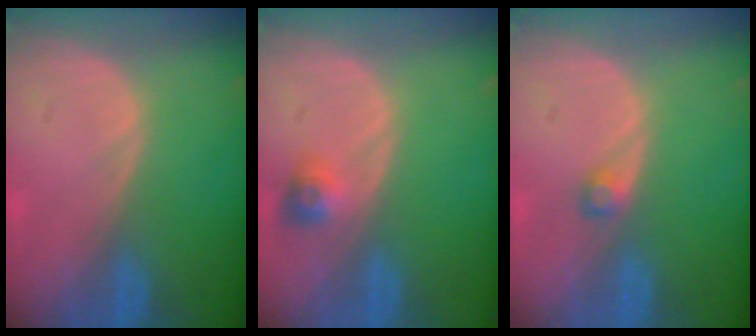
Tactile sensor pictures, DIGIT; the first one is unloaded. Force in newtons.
{"total": 2.9, "press": 2.6, "slide": 1.2}
{"total": 1.5, "press": 1.4, "slide": 0.2}